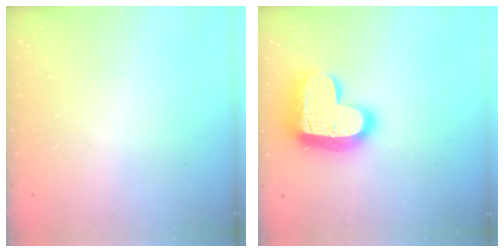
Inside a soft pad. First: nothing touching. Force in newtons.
{"total": 23.7, "press": 23.7, "slide": 1.6}